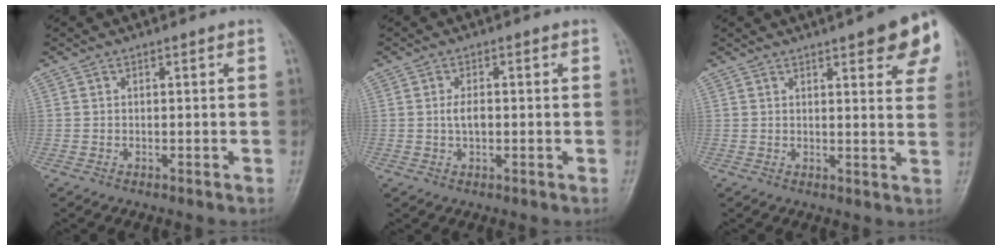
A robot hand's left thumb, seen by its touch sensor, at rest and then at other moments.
{"total": 2.5, "force": [-0.1, 1.4, 2.1], "torque": [-0.037, 0.004, -0.005]}
{"total": 12.0, "force": [6.7, 3.1, 9.5], "torque": [-0.091, -0.019, 0.072]}